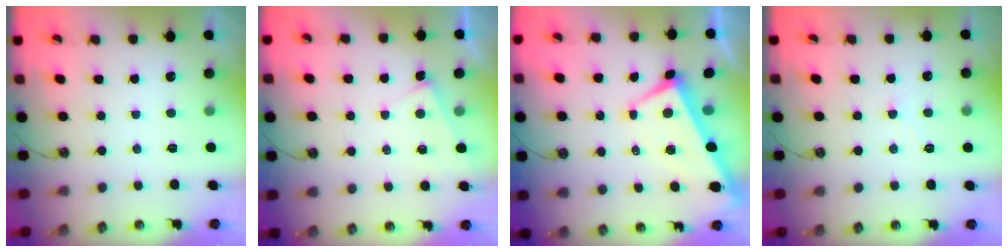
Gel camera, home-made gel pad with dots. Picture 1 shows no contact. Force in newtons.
{"total": 5.5, "press": 5.5, "slide": 0.2}
{"total": 0.9, "press": 0.1, "slide": 0.9}
{"total": 1.0, "press": 0.9, "slide": 0.4}